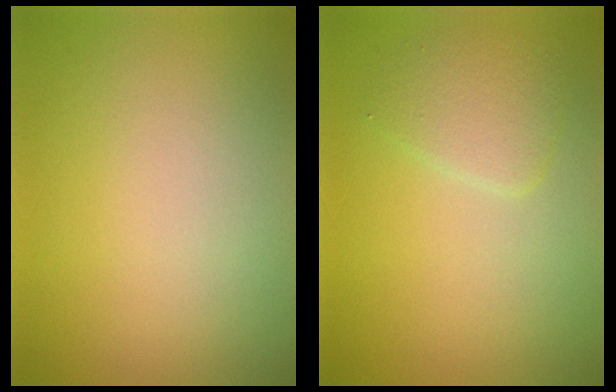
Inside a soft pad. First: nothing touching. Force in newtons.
{"total": 2.5, "press": 2.5, "slide": 0.1}